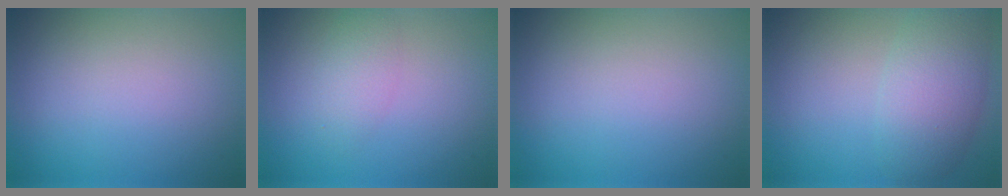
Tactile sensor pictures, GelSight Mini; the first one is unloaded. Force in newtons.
{"total": 2.0, "press": 2.0, "slide": 0.1}
{"total": 0.0}
{"total": 5.1, "press": 5.1, "slide": 0.2}